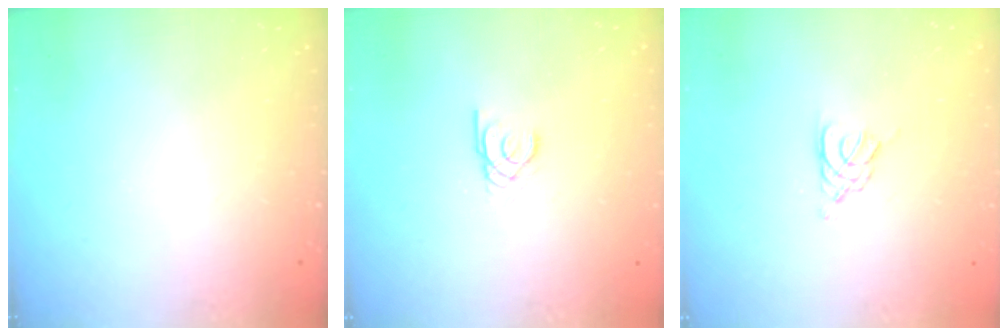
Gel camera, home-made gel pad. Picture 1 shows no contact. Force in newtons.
{"total": 2.0, "press": 2.0, "slide": 0.2}
{"total": 4.1, "press": 4.1, "slide": 0.6}